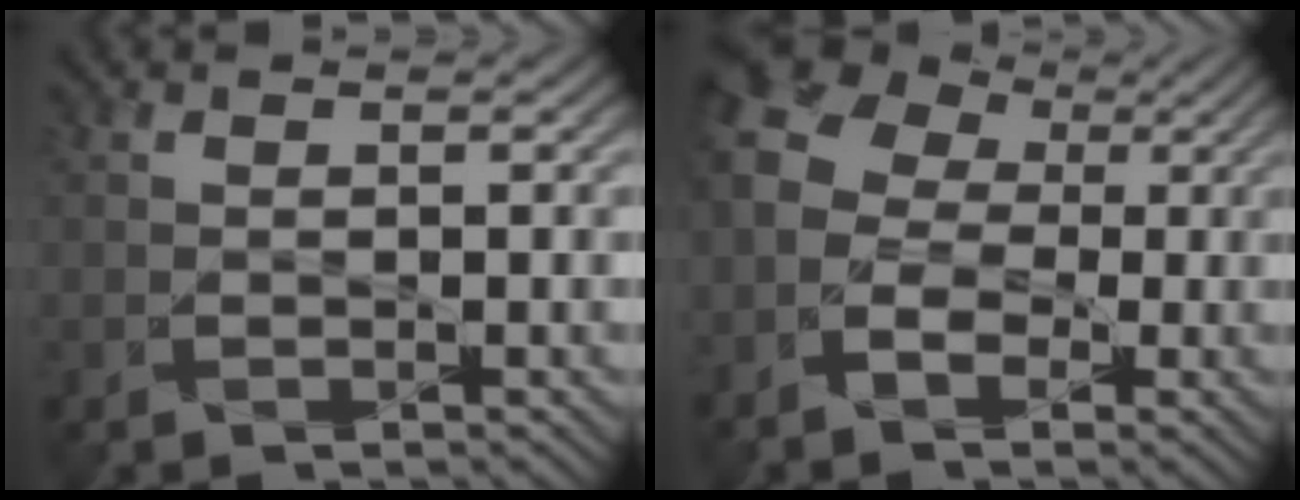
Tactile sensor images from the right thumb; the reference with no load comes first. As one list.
[{"total": 10.3, "force": [-0.8, 8.3, 6.0], "torque": [-0.153, 0.009, -0.034]}]